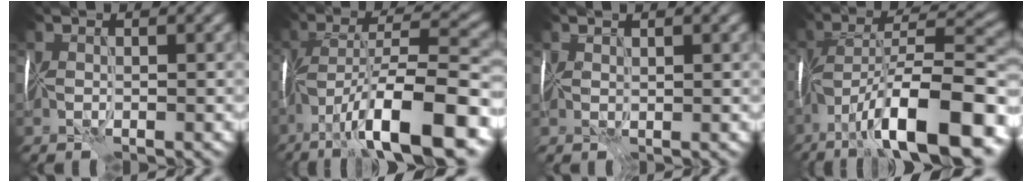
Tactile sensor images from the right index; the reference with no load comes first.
{"total": 12.6, "force": [-6.4, 3.8, 10.2], "torque": [-0.170, 0.020, -0.104]}
{"total": 1.1, "force": [1.0, 0.2, 0.2], "torque": [-0.002, 0.005, 0.018]}
{"total": 13.9, "force": [-7.2, 4.5, 11.0], "torque": [-0.178, 0.020, -0.121]}